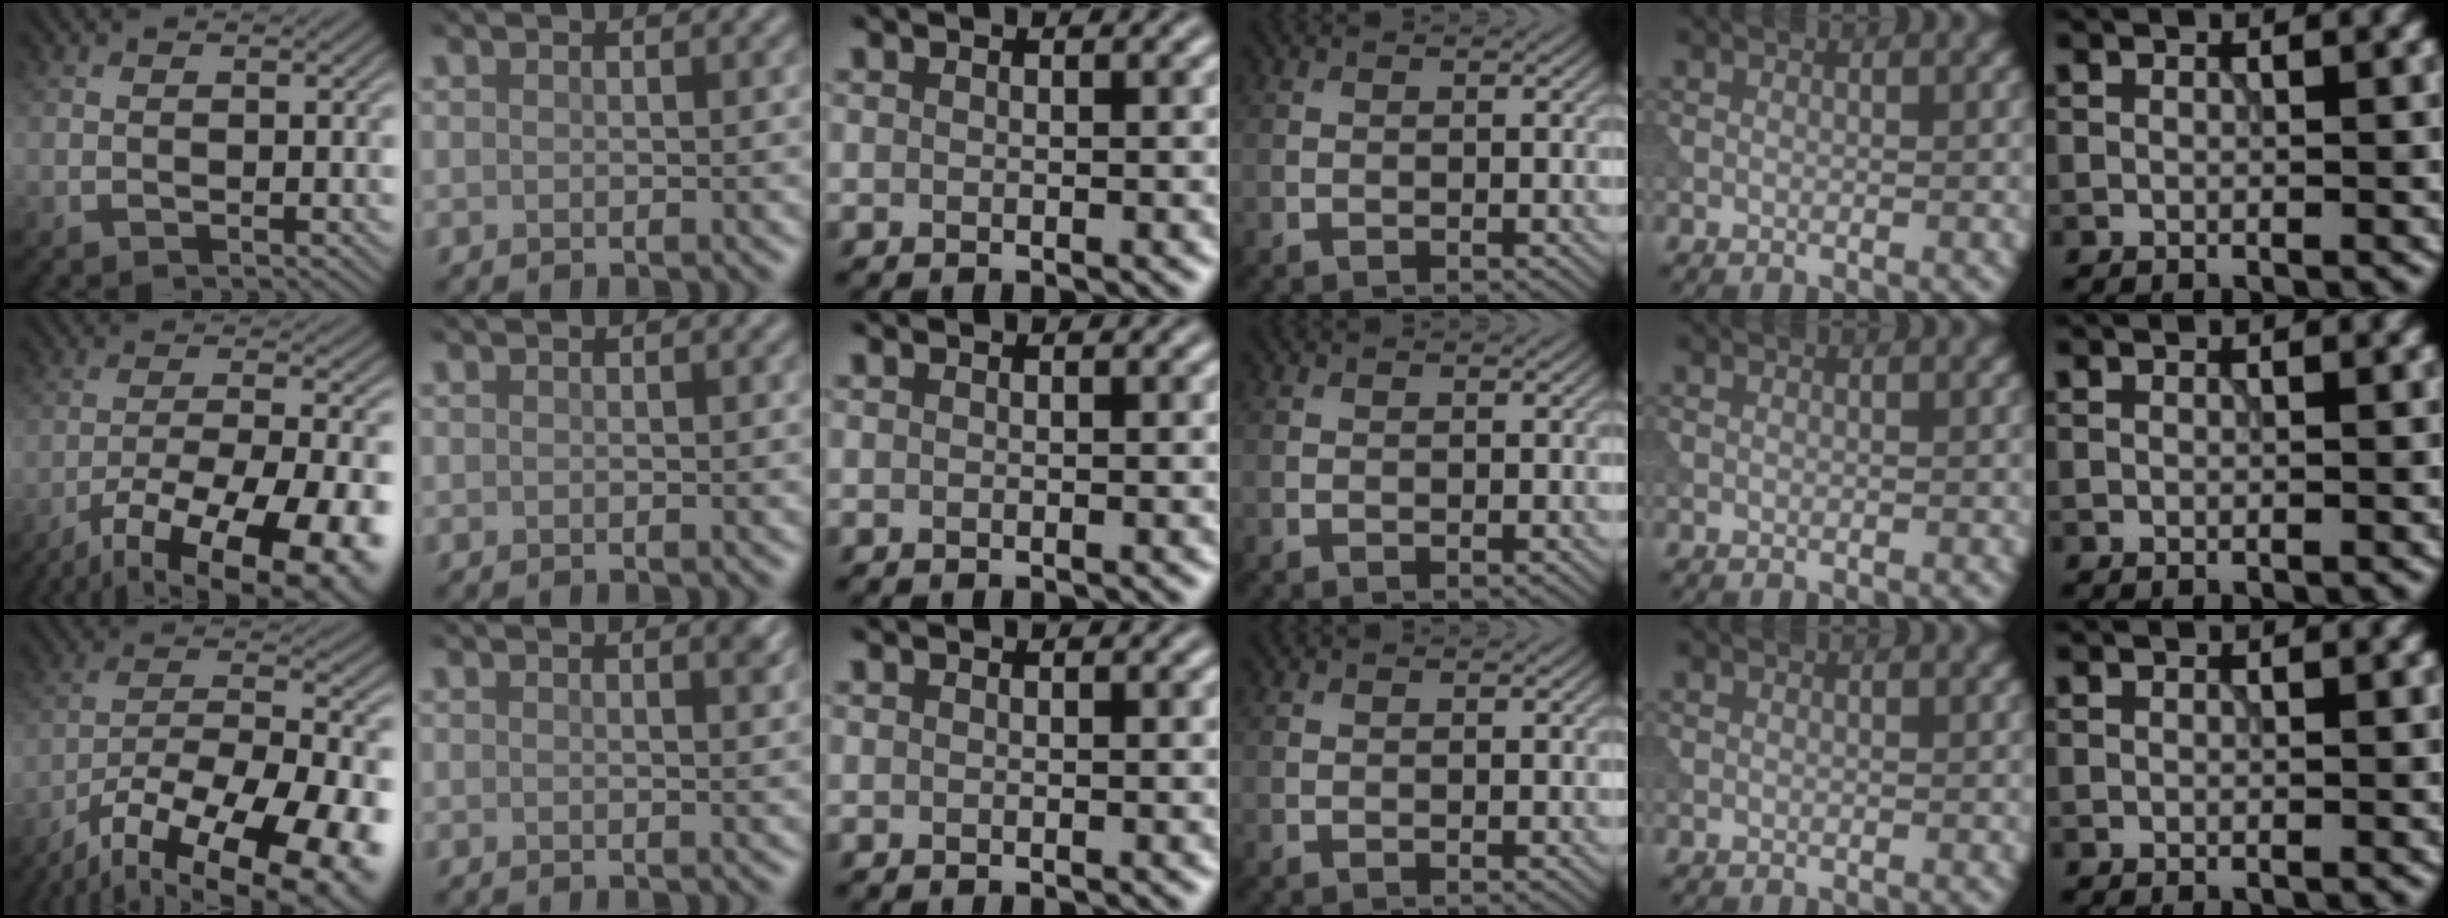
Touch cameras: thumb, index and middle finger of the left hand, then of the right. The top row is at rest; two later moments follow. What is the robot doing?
{"motion": "extract", "object": "tissue"}